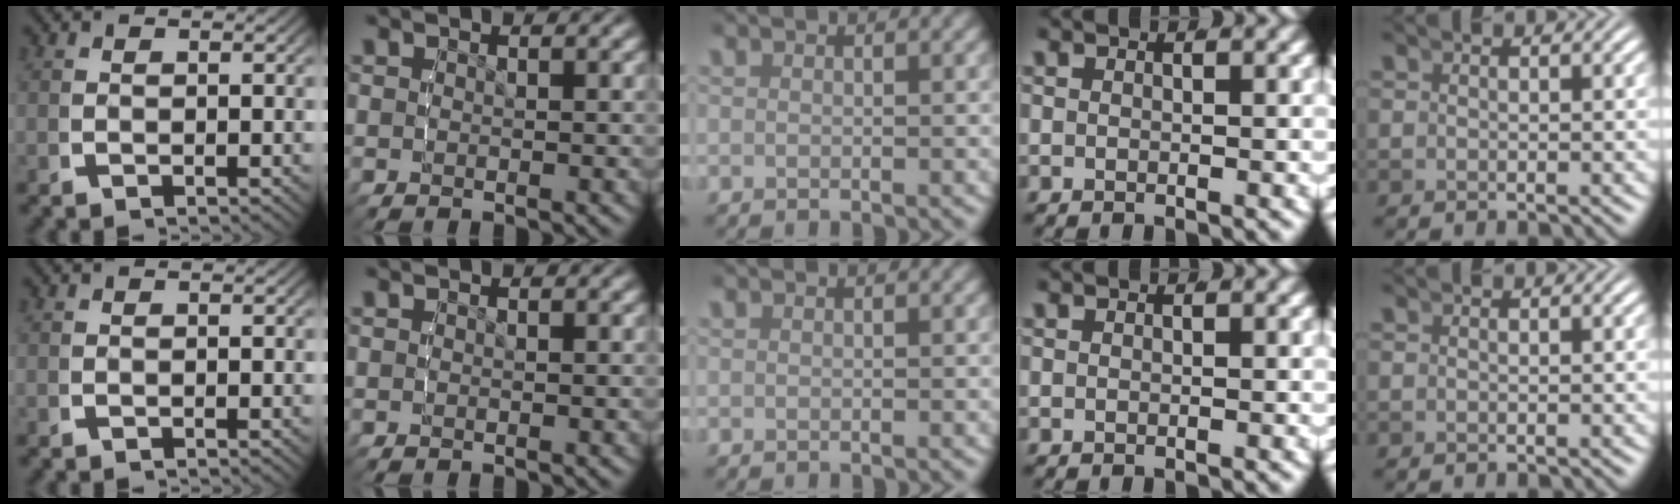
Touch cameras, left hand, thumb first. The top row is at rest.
{}